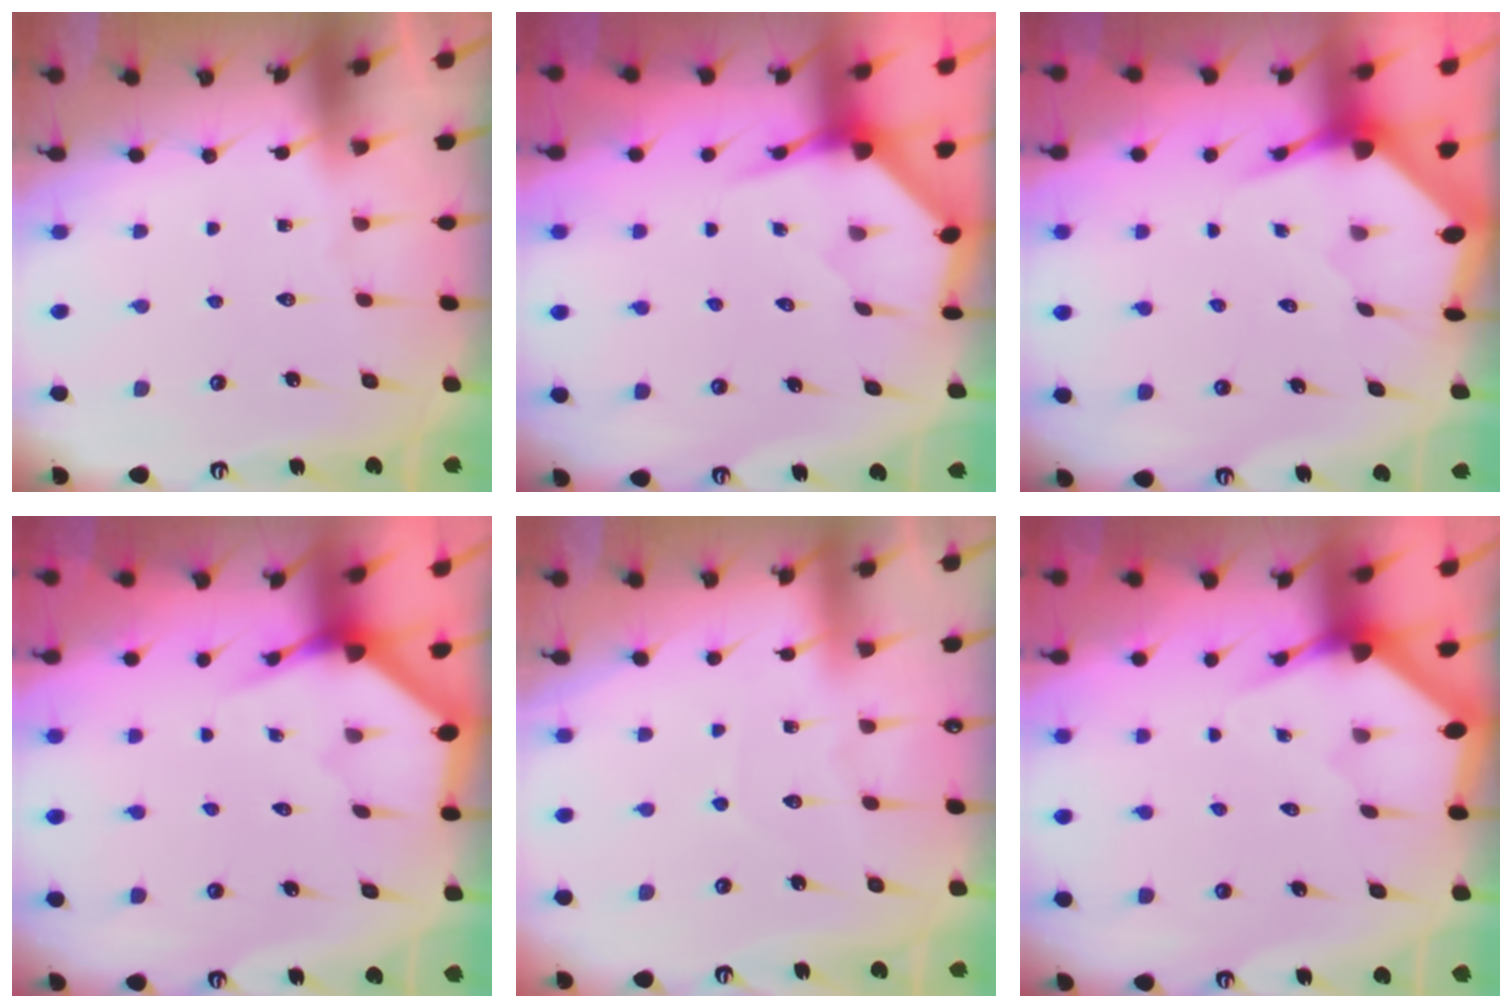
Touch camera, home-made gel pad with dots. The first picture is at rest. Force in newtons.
{"total": 4.0, "press": 3.9, "slide": 0.3}
{"total": 3.6, "press": 3.5, "slide": 0.5}
{"total": 3.5, "press": 3.4, "slide": 0.2}
{"total": 2.8, "press": 2.7, "slide": 0.4}
{"total": 3.4, "press": 3.4, "slide": 0.2}